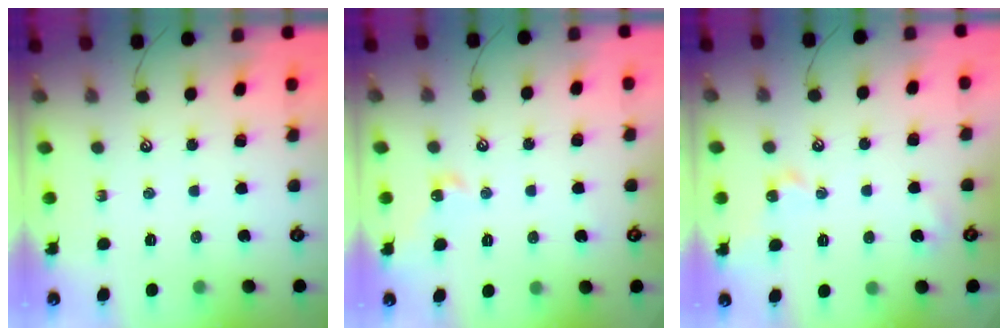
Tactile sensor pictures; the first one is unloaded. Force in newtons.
{"total": 3.2, "press": 3.1, "slide": 0.5}
{"total": 3.5, "press": 3.5, "slide": 0.6}